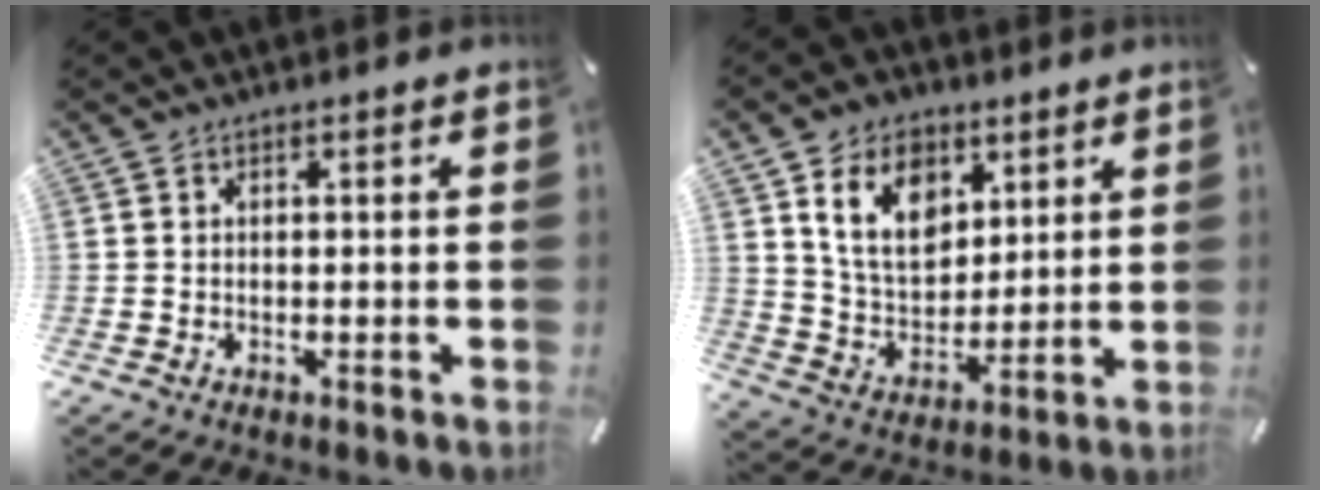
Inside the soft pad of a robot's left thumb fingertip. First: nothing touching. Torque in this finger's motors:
{"motor_torque": [0.55, 0.62, 1.59, -1.18, 0.32]}